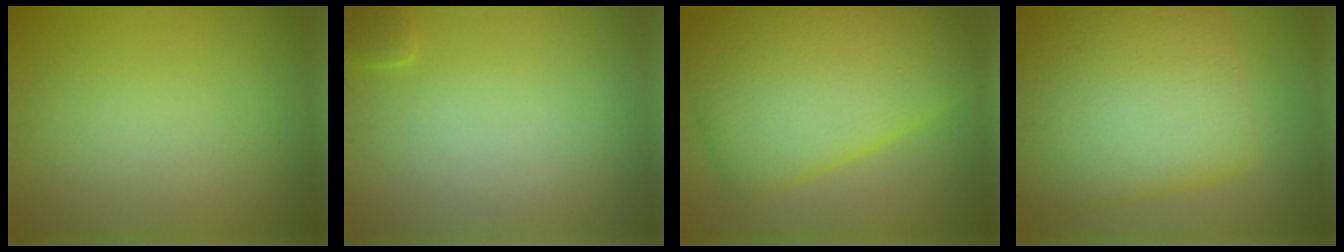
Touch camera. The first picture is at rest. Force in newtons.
{"total": 1.1, "press": 1.0, "slide": 0.1}
{"total": 11.0, "press": 11.0, "slide": 0.2}
{"total": 12.5, "press": 12.5, "slide": 0.3}